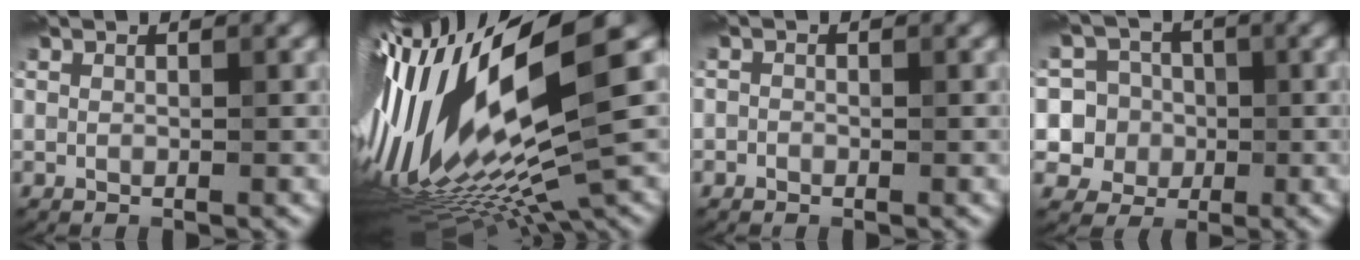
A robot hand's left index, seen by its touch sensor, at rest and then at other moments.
{"total": 19.5, "force": [-0.6, 4.1, 19.0], "torque": [-0.355, -0.024, -0.005]}
{"total": 0.7, "force": [-0.5, 0.4, 0.0], "torque": [0.007, 0.001, -0.018]}
{"total": 6.0, "force": [0.0, 5.8, 1.7], "torque": [-0.024, 0.021, -0.024]}